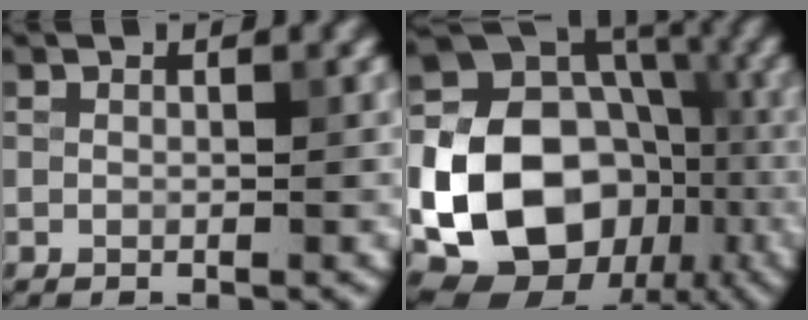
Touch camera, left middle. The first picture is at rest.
{"total": 17.5, "force": [-4.8, 14.0, 9.2], "torque": [-0.154, -0.020, -0.094]}